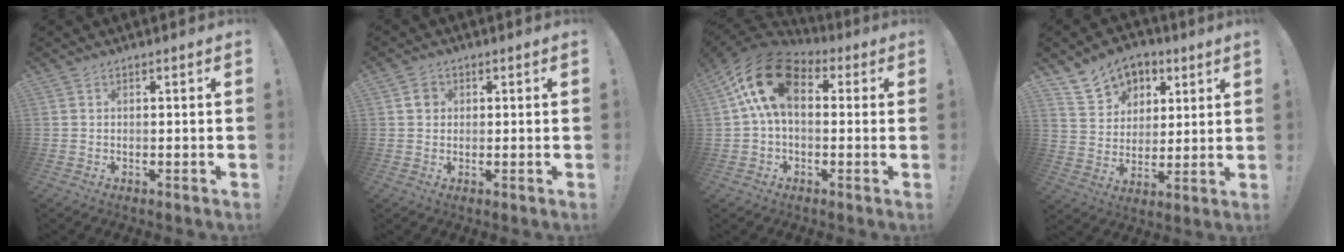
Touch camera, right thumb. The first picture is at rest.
{"total": 2.7, "force": [0.5, 2.5, 0.9], "torque": [0.002, 0.000, 0.004]}
{"total": 16.0, "force": [4.5, 9.5, 12.2], "torque": [-0.226, -0.003, 0.078]}
{"total": 11.3, "force": [6.9, 8.3, 3.2], "torque": [-0.046, -0.046, 0.137]}